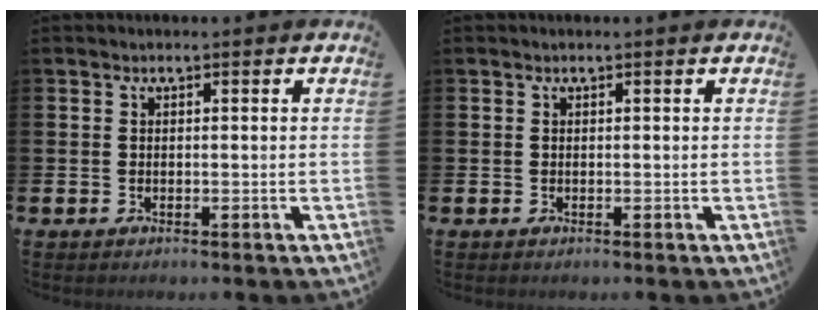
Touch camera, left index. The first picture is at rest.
{"total": 0.0}